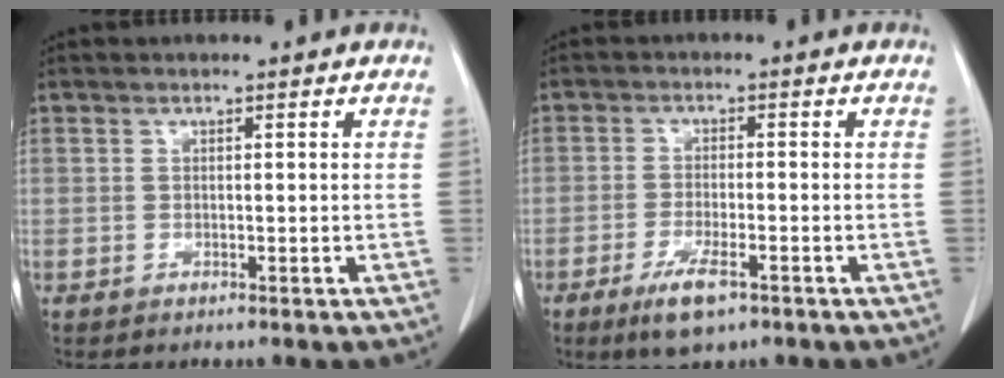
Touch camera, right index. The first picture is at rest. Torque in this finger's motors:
{"motor_torque": [0.51, -0.34, 0.18, 0.07]}